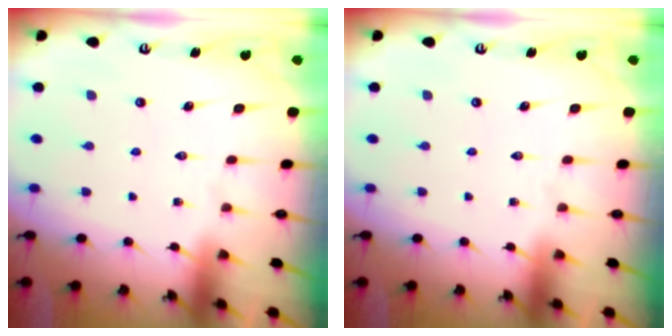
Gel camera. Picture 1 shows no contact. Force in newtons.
{"total": 0.0}